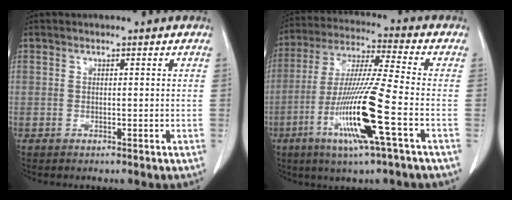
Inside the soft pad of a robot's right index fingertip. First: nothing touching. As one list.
[{"total": 15.0, "force": [-5.3, -0.5, 14.0], "torque": [-0.282, -0.019, -0.102]}]